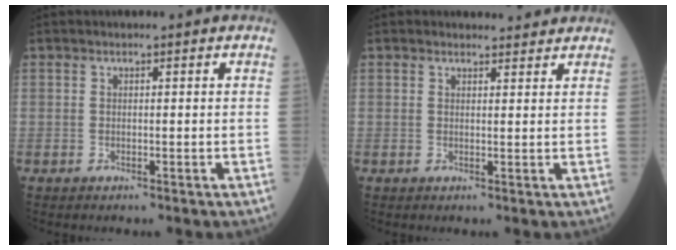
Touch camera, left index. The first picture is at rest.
{"total": 3.5, "force": [3.3, 1.0, 0.2], "torque": [-0.001, 0.004, 0.036]}